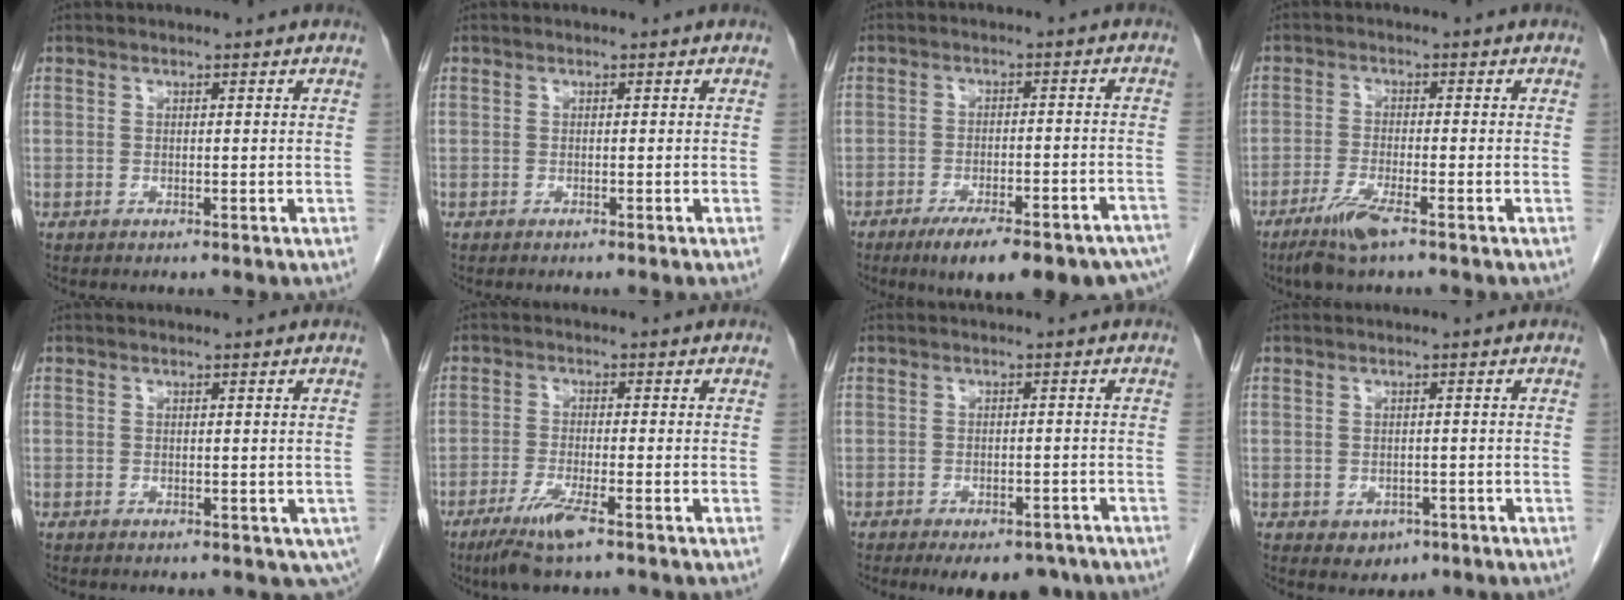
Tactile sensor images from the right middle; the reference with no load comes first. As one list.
[{"total": 0.7, "force": [-0.5, -0.3, 0.4], "torque": [-0.003, 0.004, -0.011]}, {"total": 19.0, "force": [-14.8, 4.4, 11.1], "torque": [-0.100, 0.005, -0.191]}, {"total": 5.2, "force": [-3.4, 0.3, 3.9], "torque": [-0.086, -0.013, -0.067]}, {"total": 2.8, "force": [-0.3, 1.8, 2.1], "torque": [-0.020, -0.004, 0.003]}, {"total": 5.6, "force": [-3.5, 0.1, 4.4], "torque": [-0.094, -0.016, -0.067]}, {"total": 9.2, "force": [-6.9, 4.3, 4.2], "torque": [-0.048, -0.002, -0.091]}, {"total": 2.5, "force": [-1.0, 2.0, 1.2], "torque": [-0.013, 0.002, -0.003]}]